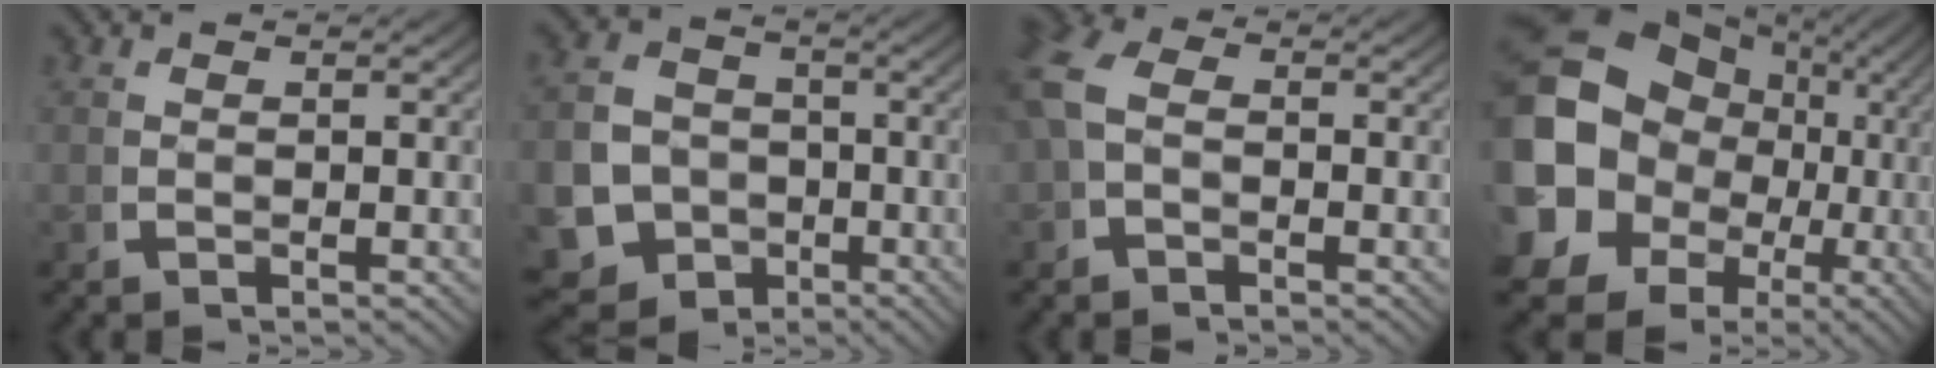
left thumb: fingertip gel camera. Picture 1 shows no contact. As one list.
[{"total": 14.0, "force": [-5.2, 12.0, 5.0], "torque": [-0.105, -0.070, -0.079]}, {"total": 3.5, "force": [-0.2, 2.8, 2.1], "torque": [-0.051, -0.006, -0.005]}, {"total": 21.7, "force": [-0.1, 17.7, 12.6], "torque": [-0.278, -0.059, 0.007]}]